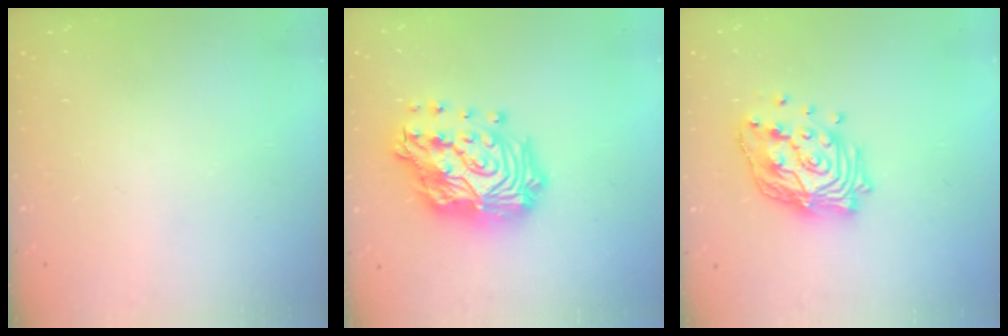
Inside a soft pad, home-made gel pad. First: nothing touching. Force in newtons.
{"total": 23.4, "press": 23.3, "slide": 2.1}
{"total": 16.7, "press": 16.7, "slide": 1.5}